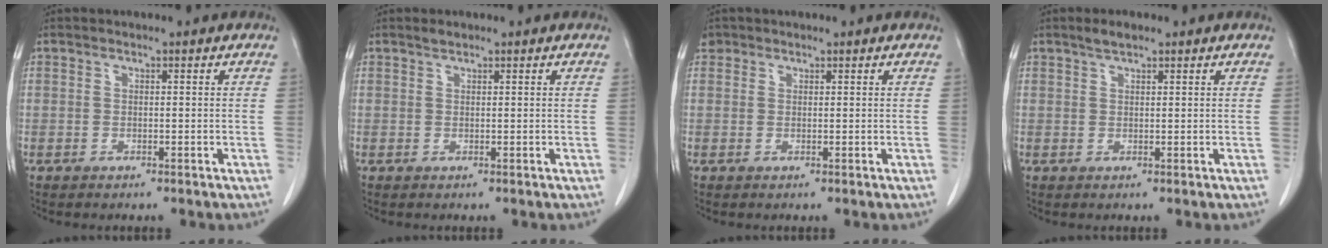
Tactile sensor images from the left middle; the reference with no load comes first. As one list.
[{"total": 0.8, "force": [0.7, 0.2, 0.3], "torque": [-0.012, 0.001, 0.014]}, {"total": 1.2, "force": [0.8, 0.9, 0.0], "torque": [0.005, 0.008, 0.012]}, {"total": 2.0, "force": [1.5, 0.5, 1.1], "torque": [-0.027, 0.006, 0.028]}]